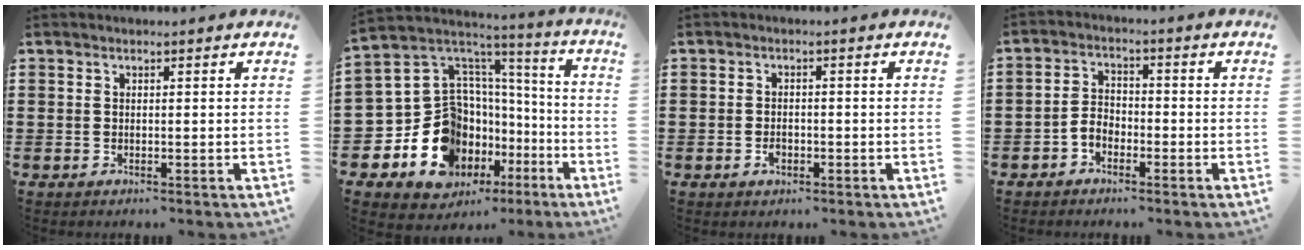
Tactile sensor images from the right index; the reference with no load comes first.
{"total": 13.8, "force": [-5.2, 11.2, 6.2], "torque": [-0.176, -0.024, -0.092]}
{"total": 1.7, "force": [-0.8, 1.0, 1.0], "torque": [-0.020, 0.001, -0.015]}
{"total": 2.8, "force": [-1.8, 1.8, 1.2], "torque": [-0.035, 0.003, -0.040]}